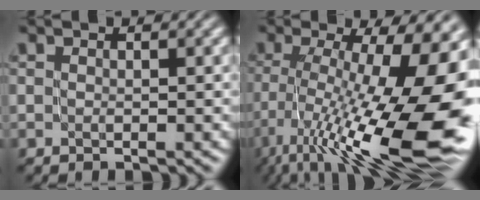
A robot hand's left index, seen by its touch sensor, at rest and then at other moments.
{"total": 16.7, "force": [-5.0, 5.3, 15.0], "torque": [-0.243, 0.008, -0.089]}